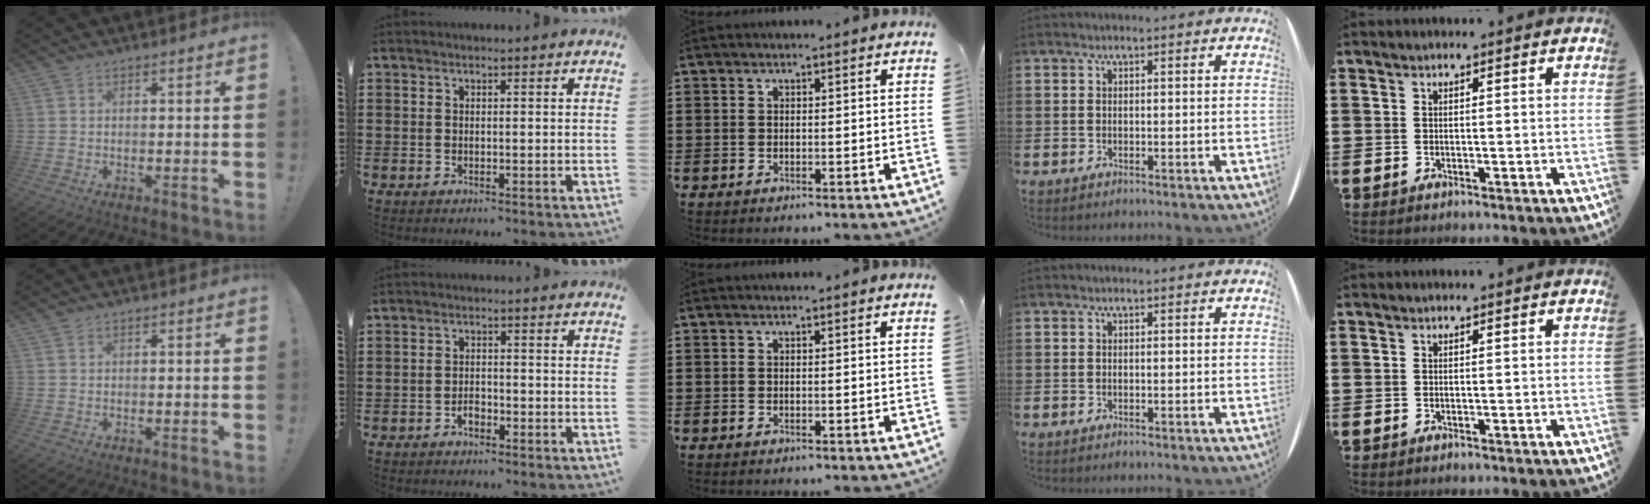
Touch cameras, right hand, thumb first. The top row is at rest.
{"index": {"total": 1.8, "force": [-1.3, 0.9, 0.9], "torque": [-0.021, -0.002, -0.025]}}